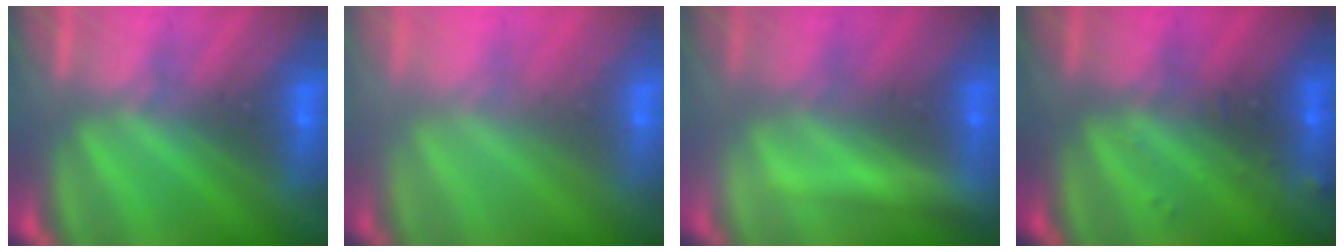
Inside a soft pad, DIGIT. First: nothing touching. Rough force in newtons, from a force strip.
{"total": 2.5}
{"total": 2.3}
{"total": 2.9}